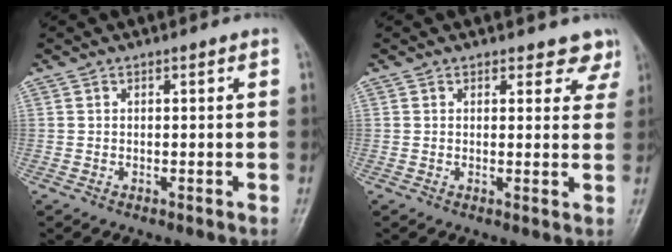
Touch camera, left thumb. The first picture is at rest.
{"total": 4.4, "force": [3.6, 2.3, 0.8], "torque": [0.025, -0.021, 0.027]}